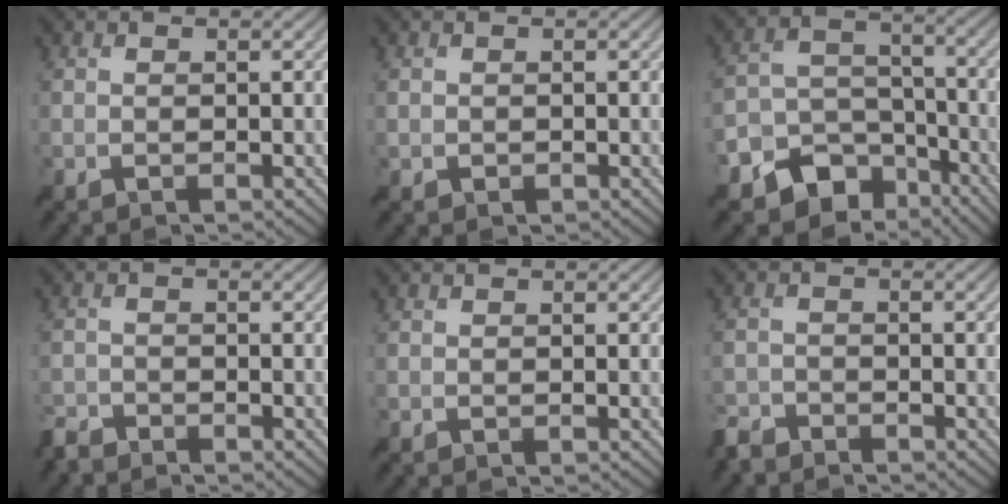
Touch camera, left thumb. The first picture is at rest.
{"total": 0.9, "force": [-0.2, 0.8, 0.4], "torque": [-0.007, -0.004, -0.004]}
{"total": 11.4, "force": [-7.9, 7.5, 3.4], "torque": [-0.084, -0.005, -0.125]}
{"total": 2.6, "force": [-2.5, 0.6, 0.3], "torque": [-0.007, -0.007, -0.061]}
{"total": 0.0}
{"total": 2.9, "force": [-2.8, 0.8, 0.4], "torque": [-0.008, -0.006, -0.066]}